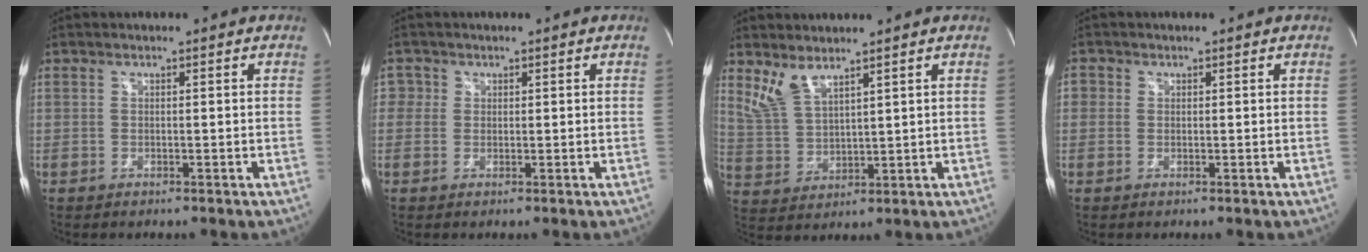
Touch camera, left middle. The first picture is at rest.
{"total": 1.8, "force": [0.5, 1.7, -0.1], "torque": [0.016, 0.004, 0.003]}
{"total": 5.4, "force": [4.2, 1.6, 3.1], "torque": [-0.076, -0.003, 0.097]}
{"total": 1.5, "force": [0.3, 1.5, 0.3], "torque": [0.005, 0.006, 0.002]}